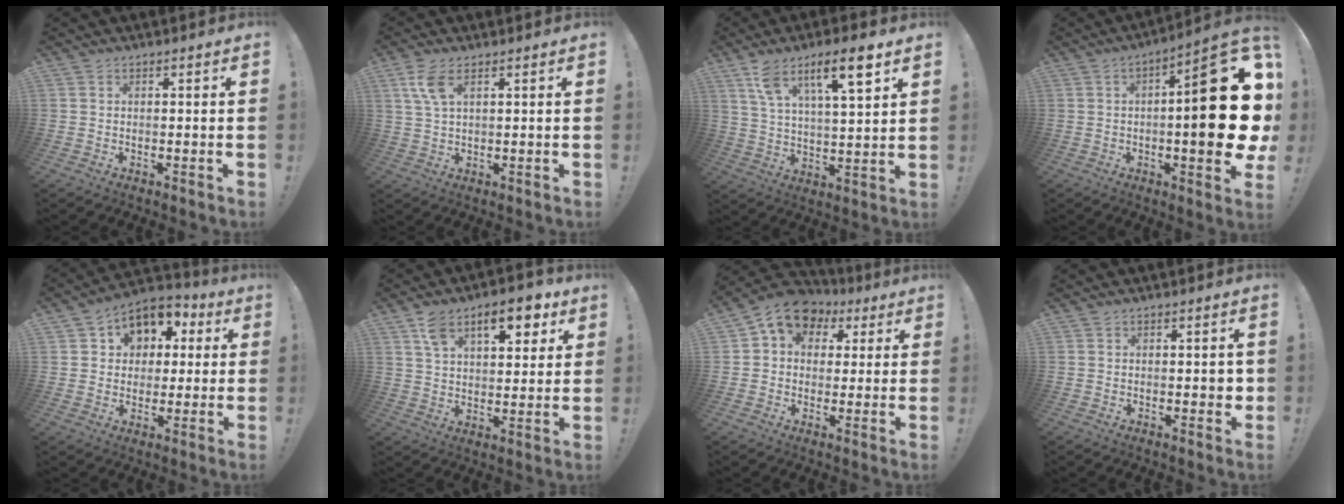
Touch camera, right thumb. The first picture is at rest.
{"total": 6.1, "force": [2.9, 2.3, 4.9], "torque": [-0.099, -0.006, 0.051]}
{"total": 13.6, "force": [8.0, 3.3, 10.4], "torque": [-0.167, -0.032, 0.126]}
{"total": 24.5, "force": [-0.1, 6.2, 23.8], "torque": [-0.336, 0.003, -0.002]}
{"total": 9.7, "force": [3.4, 8.3, 3.9], "torque": [-0.062, -0.012, 0.071]}
{"total": 14.0, "force": [7.5, 6.9, 9.6], "torque": [-0.136, -0.026, 0.128]}
{"total": 9.6, "force": [4.2, 7.6, 4.1], "torque": [-0.061, -0.018, 0.082]}
{"total": 2.1, "force": [-0.3, 1.4, 1.5], "torque": [-0.025, 0.008, -0.005]}